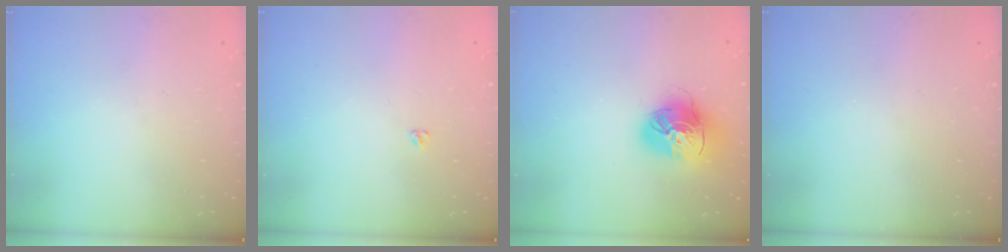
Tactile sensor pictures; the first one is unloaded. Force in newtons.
{"total": 3.1, "press": 3.0, "slide": 0.4}
{"total": 16.2, "press": 16.1, "slide": 2.0}
{"total": 0.0}